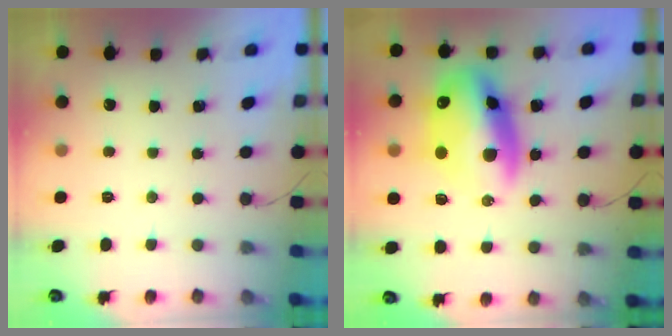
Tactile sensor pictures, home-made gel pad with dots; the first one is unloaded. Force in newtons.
{"total": 17.3, "press": 16.9, "slide": 4.1}